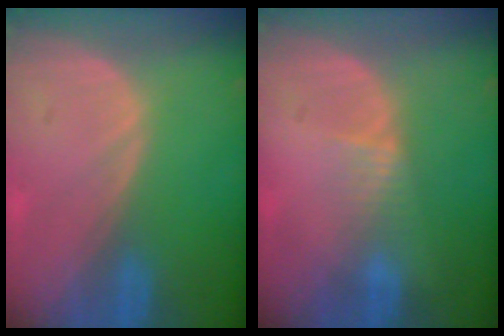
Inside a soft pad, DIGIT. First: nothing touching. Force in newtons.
{"total": 2.3, "press": 2.1, "slide": 1.0}